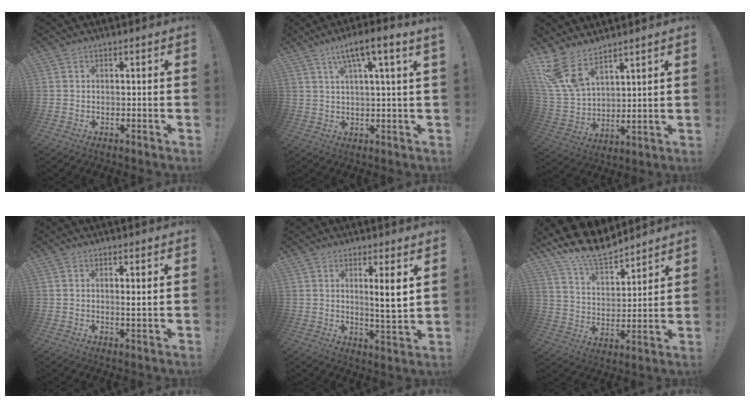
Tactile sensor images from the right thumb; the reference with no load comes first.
{"total": 7.3, "force": [3.5, -0.4, 6.5], "torque": [-0.104, -0.016, 0.052]}
{"total": 11.7, "force": [9.2, 5.1, 5.1], "torque": [-0.123, -0.065, 0.178]}
{"total": 2.0, "force": [0.9, 0.0, 1.8], "torque": [-0.021, -0.011, 0.012]}
{"total": 7.1, "force": [2.5, 0.2, 6.6], "torque": [-0.098, -0.021, 0.032]}
{"total": 13.9, "force": [12.0, 5.0, 5.1], "torque": [-0.103, -0.095, 0.219]}